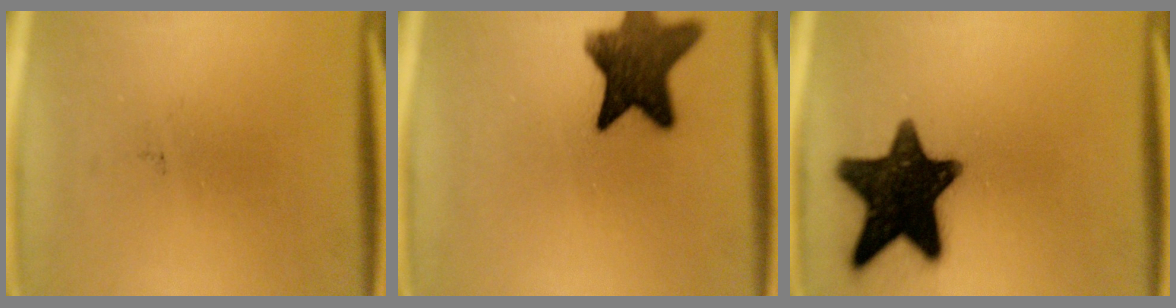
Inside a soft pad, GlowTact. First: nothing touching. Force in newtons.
{"total": 11.8}
{"total": 16.4}